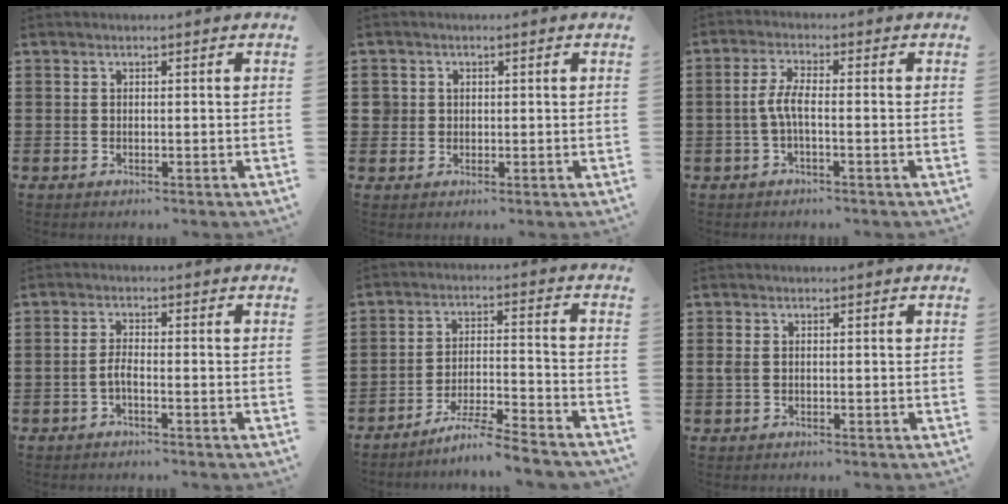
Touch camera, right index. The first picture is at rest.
{"total": 2.1, "force": [0.4, 2.0, 0.4], "torque": [-0.016, 0.011, 0.006]}
{"total": 3.7, "force": [-0.8, 0.3, 3.5], "torque": [-0.081, -0.005, -0.022]}
{"total": 1.9, "force": [-1.0, -0.2, 1.6], "torque": [-0.033, -0.002, -0.019]}
{"total": 6.3, "force": [-5.8, -1.1, 2.4], "torque": [-0.046, -0.011, -0.113]}
{"total": 1.2, "force": [0.1, 0.8, 0.9], "torque": [-0.027, 0.003, -0.002]}